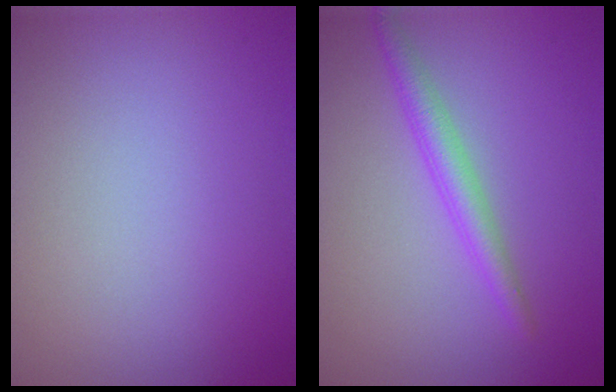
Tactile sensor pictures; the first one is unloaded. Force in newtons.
{"total": 2.4, "press": 2.4, "slide": 0.1}